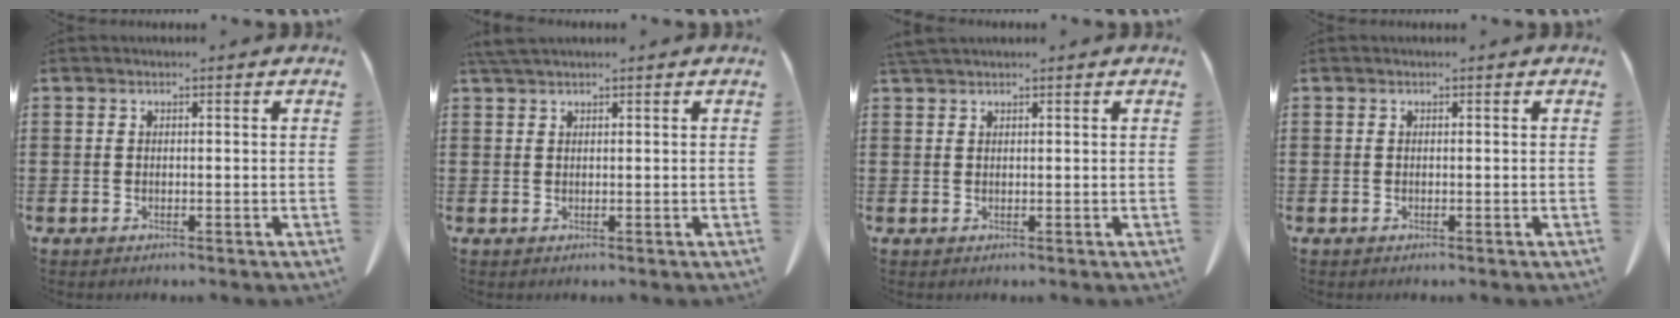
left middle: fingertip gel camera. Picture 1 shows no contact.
{"total": 1.5, "force": [1.3, 0.1, 0.7], "torque": [-0.018, -0.002, 0.026]}
{"total": 1.4, "force": [1.2, 0.2, 0.6], "torque": [-0.016, -0.002, 0.025]}
{"total": 0.0}